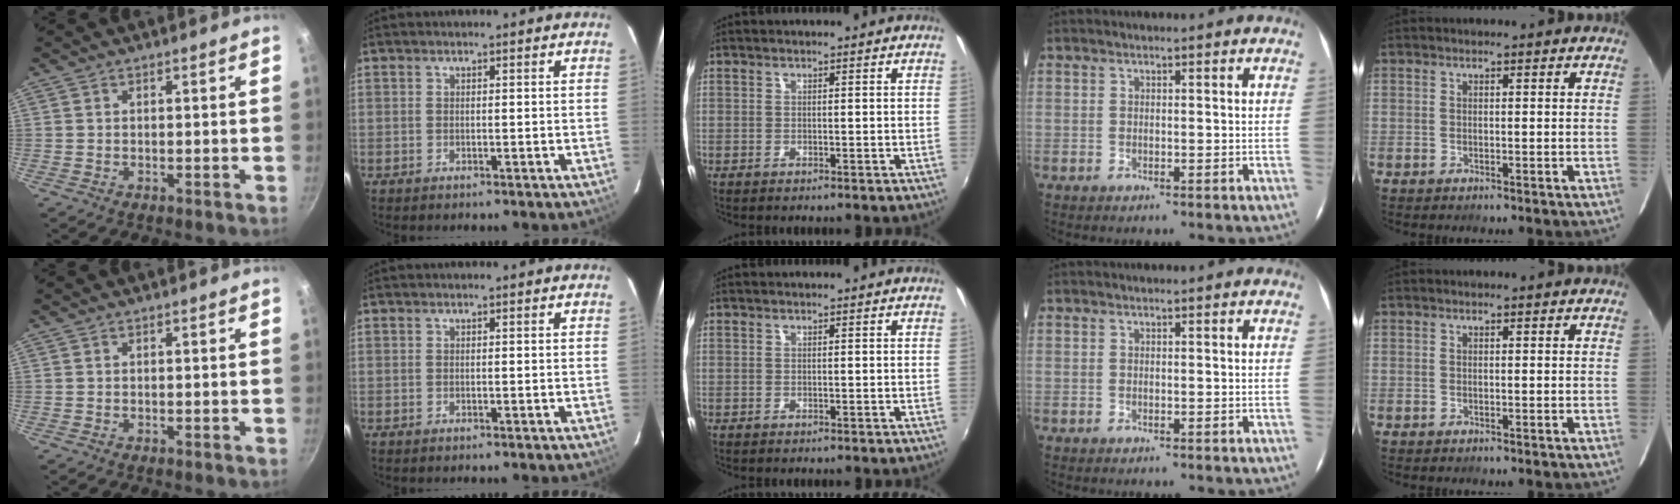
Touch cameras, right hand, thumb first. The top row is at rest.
{}